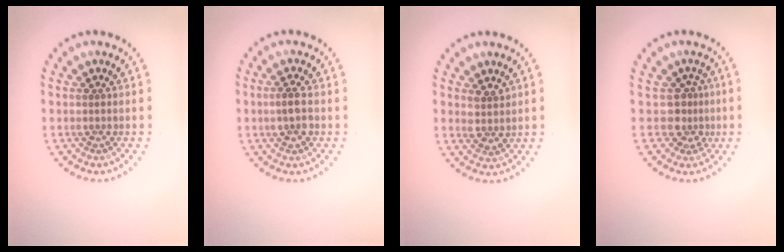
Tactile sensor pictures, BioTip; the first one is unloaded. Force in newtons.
{"total": 2.1, "press": 2.1, "slide": 0.5}
{"total": 2.1, "press": 1.8, "slide": 1.1}
{"total": 2.5, "press": 1.8, "slide": 1.7}